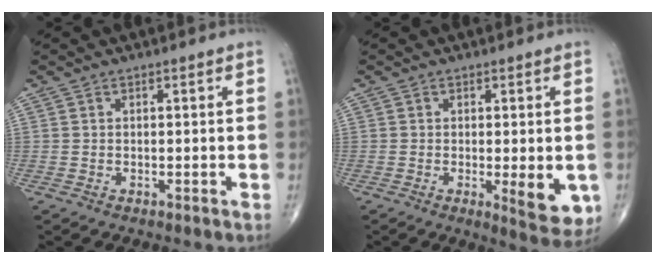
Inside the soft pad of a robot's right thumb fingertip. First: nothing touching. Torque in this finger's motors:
{"motor_torque": [0.33, 0.88, 0.42, 0.04, 0.09]}